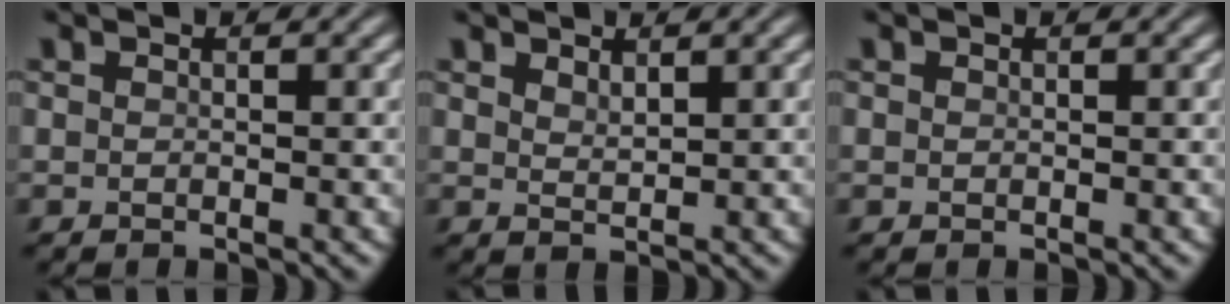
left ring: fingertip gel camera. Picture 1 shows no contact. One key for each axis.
{"total": 1.4, "fx": 1.1, "fy": 0.4, "fz": 0.7, "tx": -0.017, "ty": -0.003, "tz": 0.024}
{"total": 0.0}